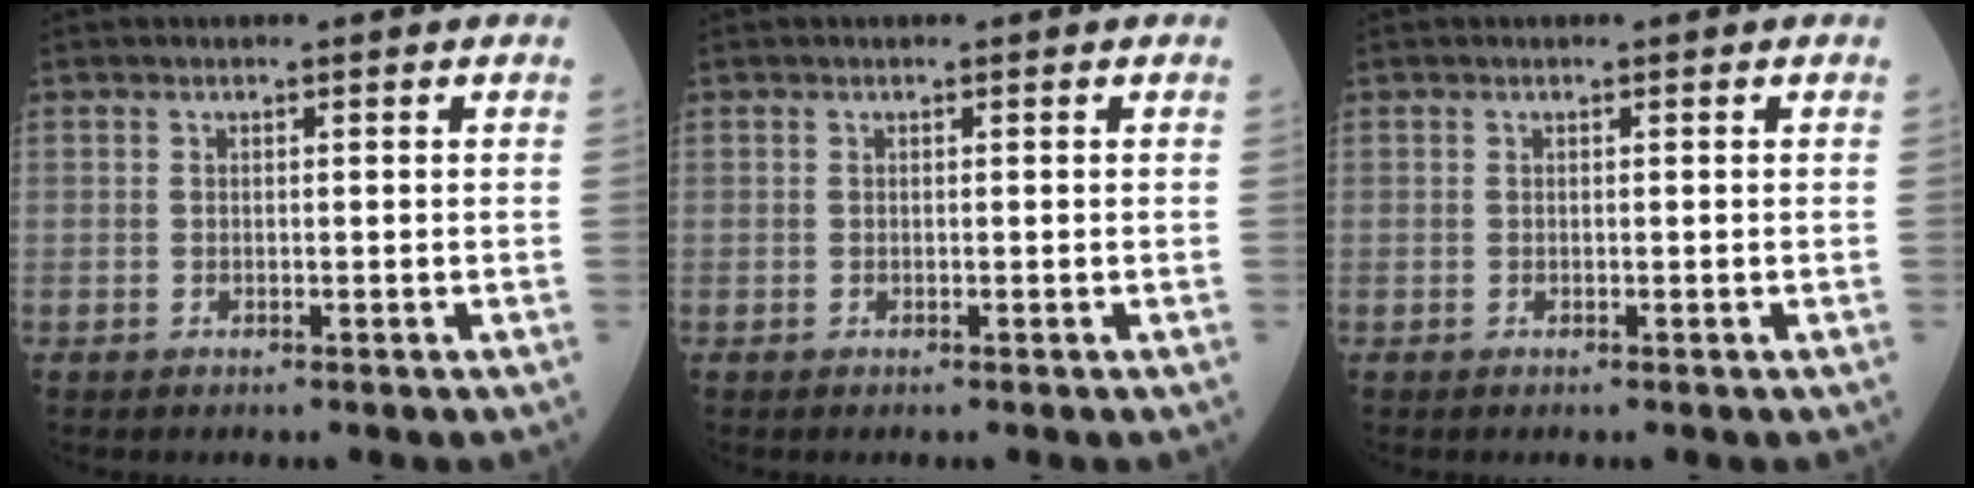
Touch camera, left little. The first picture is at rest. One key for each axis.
{"total": 0.0}
{"total": 0.0}